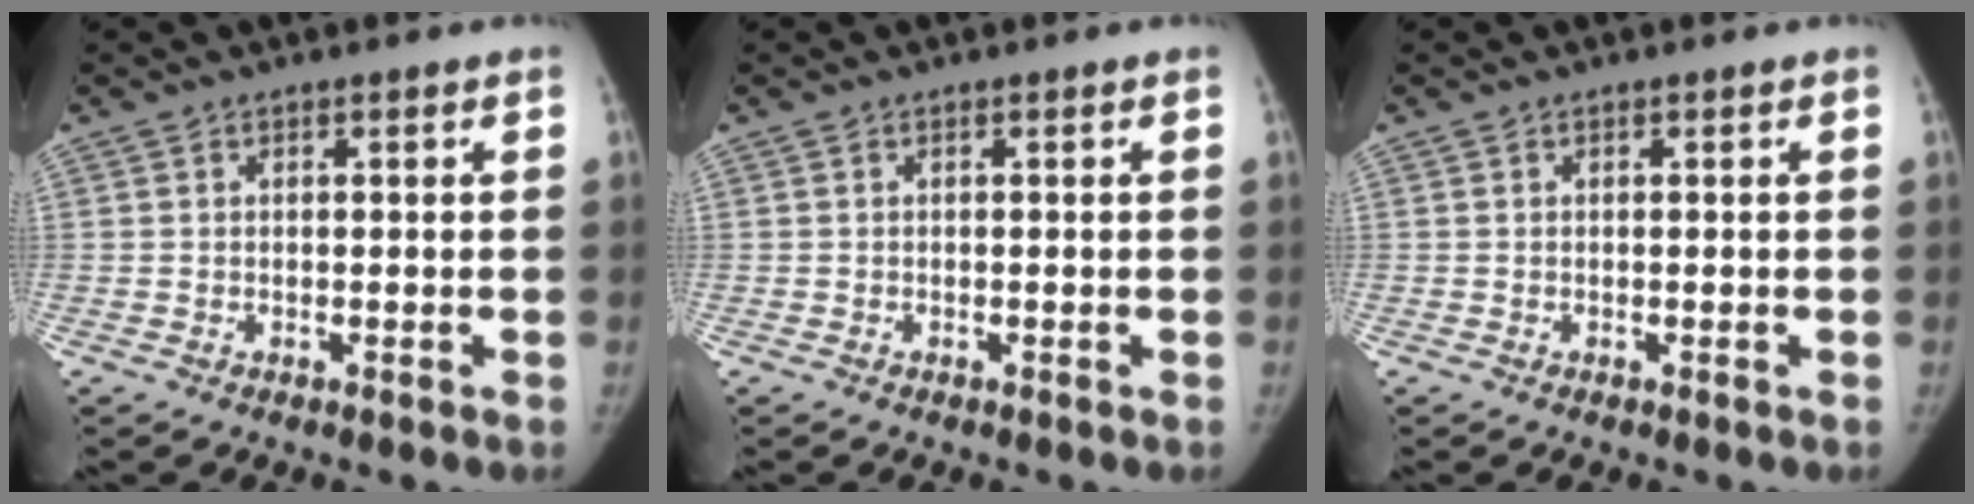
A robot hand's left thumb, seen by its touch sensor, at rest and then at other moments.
{"total": 0.0}
{"total": 0.0}